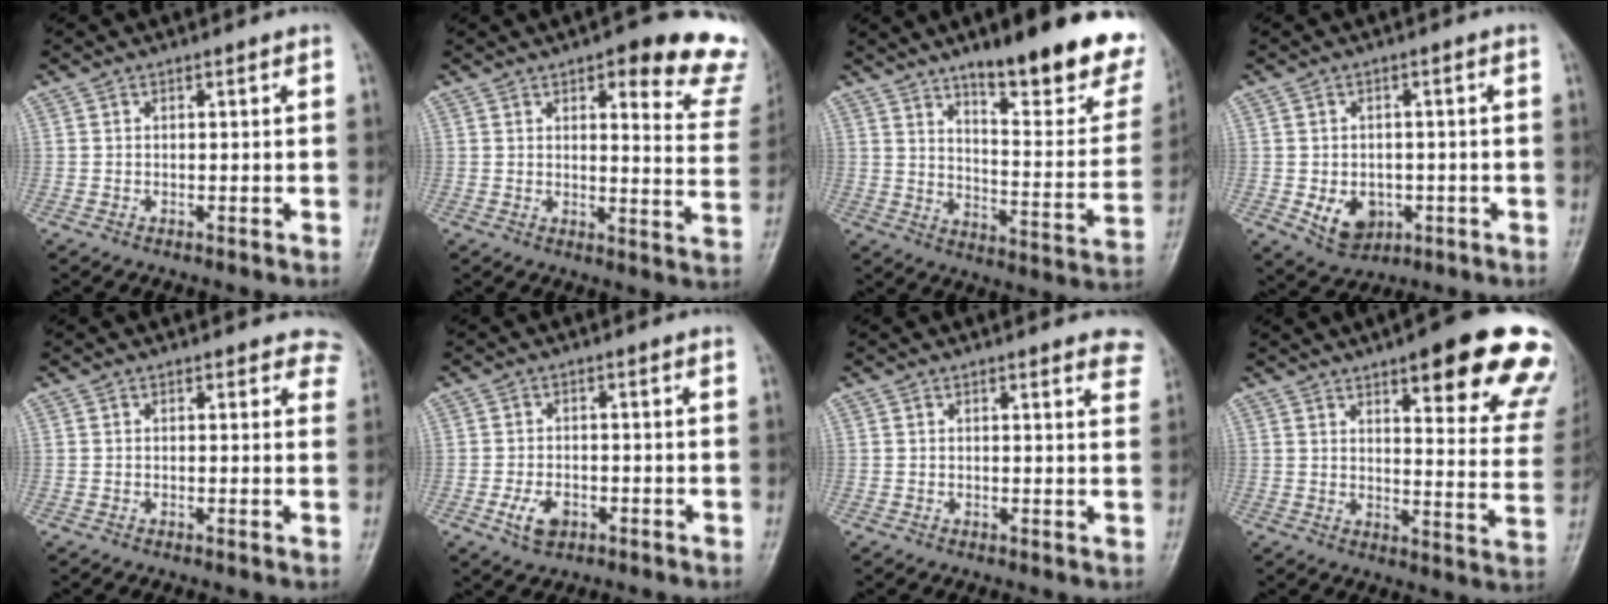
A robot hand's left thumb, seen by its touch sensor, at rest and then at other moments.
{"total": 16.8, "force": [11.5, 5.3, 11.0], "torque": [-0.083, -0.056, 0.117]}
{"total": 23.0, "force": [15.0, 6.0, 16.4], "torque": [-0.181, -0.079, 0.218]}
{"total": 6.4, "force": [-1.7, 5.0, 3.7], "torque": [-0.040, 0.004, -0.012]}
{"total": 3.7, "force": [3.2, 1.9, 0.5], "torque": [0.032, -0.013, 0.013]}
{"total": 4.3, "force": [-1.8, 2.7, 2.8], "torque": [-0.052, 0.005, -0.030]}
{"total": 4.9, "force": [3.8, 1.4, 2.7], "torque": [-0.011, -0.012, 0.030]}
{"total": 21.9, "force": [13.3, 5.7, 16.4], "torque": [-0.171, -0.049, 0.160]}